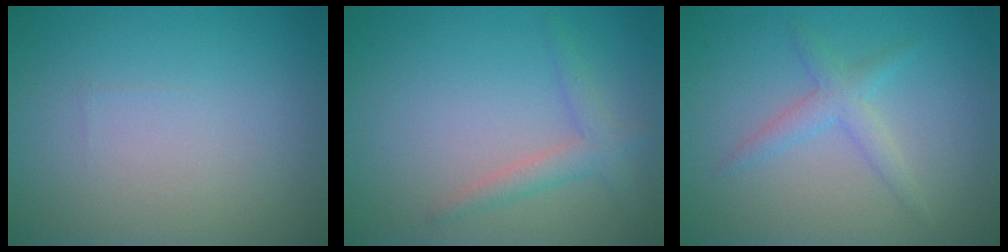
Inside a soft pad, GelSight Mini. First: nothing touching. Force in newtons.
{"total": 2.1, "press": 2.1, "slide": 0.1}
{"total": 2.1, "press": 2.1, "slide": 0.0}